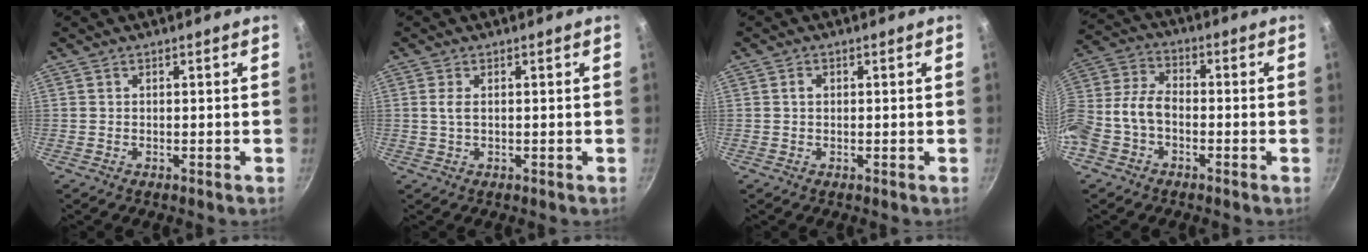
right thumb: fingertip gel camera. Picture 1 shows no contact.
{"total": 1.9, "force": [0.3, 0.9, 1.7], "torque": [-0.035, 0.000, 0.006]}
{"total": 1.2, "force": [0.2, 1.0, 0.7], "torque": [-0.009, 0.007, 0.002]}
{"total": 10.2, "force": [-3.1, 6.8, 6.9], "torque": [-0.143, 0.045, -0.076]}